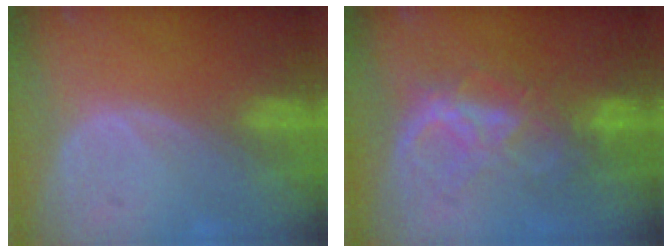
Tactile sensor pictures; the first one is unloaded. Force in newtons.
{"total": 6.5, "press": 6.5, "slide": 0.3}